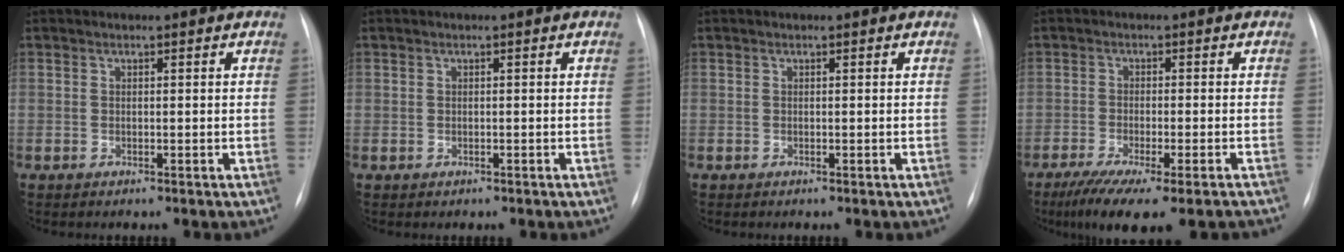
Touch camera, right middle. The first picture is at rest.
{"total": 0.8, "force": [-0.2, 0.8, 0.0], "torque": [0.002, 0.006, -0.005]}
{"total": 0.0}
{"total": 12.3, "force": [-9.5, 1.5, 7.7], "torque": [-0.112, -0.025, -0.145]}